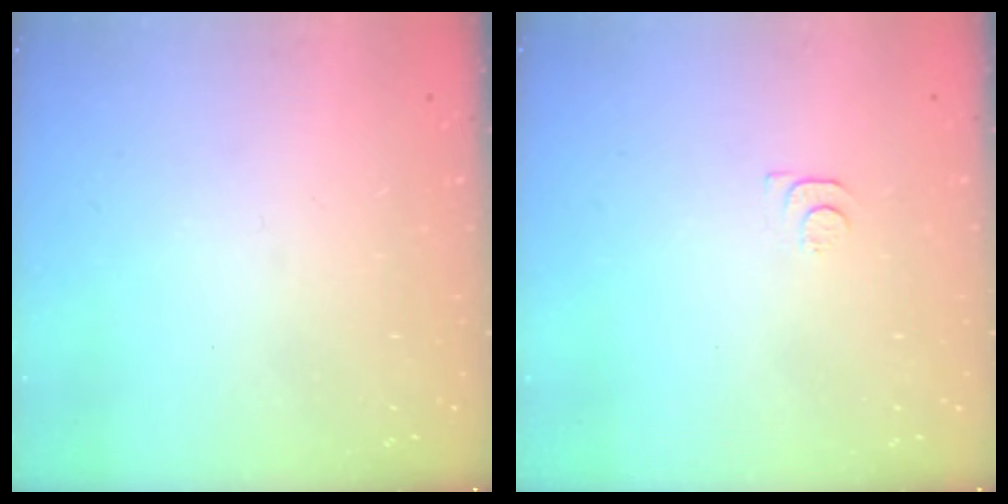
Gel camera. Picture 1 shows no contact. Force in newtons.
{"total": 7.2, "press": 7.1, "slide": 0.8}